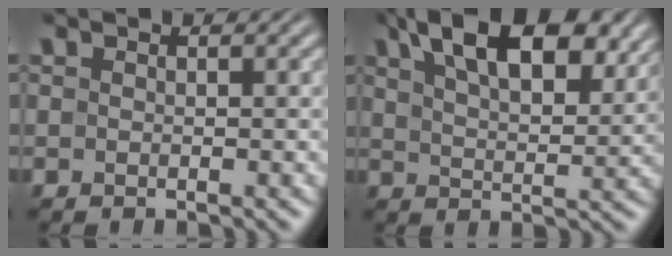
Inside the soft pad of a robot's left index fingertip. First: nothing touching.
{"total": 11.8, "force": [7.0, 5.2, 8.0], "torque": [-0.112, 0.023, 0.105]}